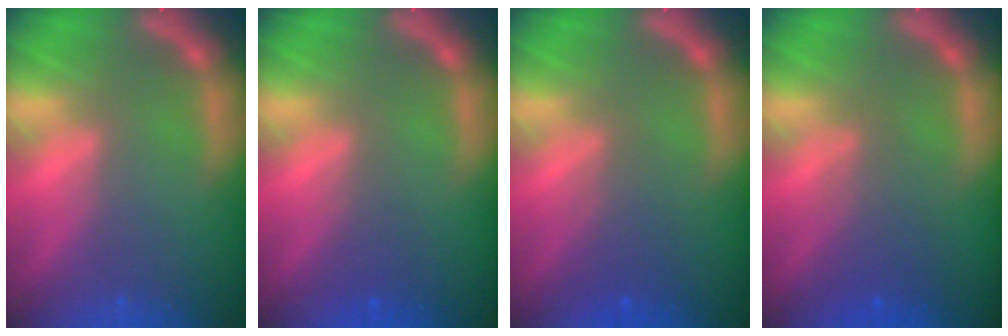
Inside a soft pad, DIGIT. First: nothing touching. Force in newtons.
{"total": 1.5}
{"total": 2.5}
{"total": 3.0}